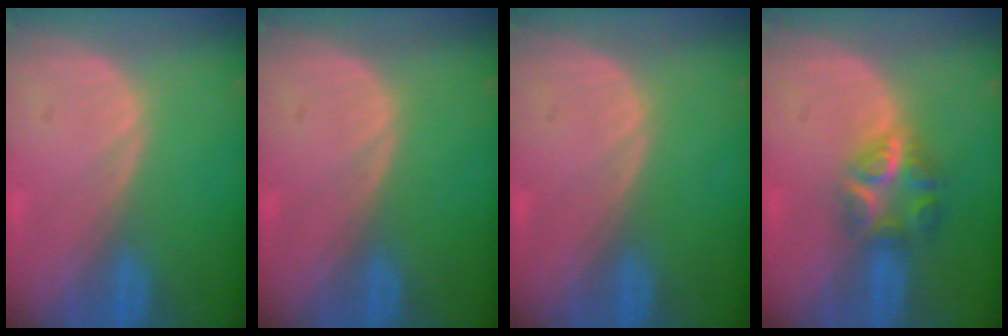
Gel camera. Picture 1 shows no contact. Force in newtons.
{"total": 0.0}
{"total": 0.0}
{"total": 6.0, "press": 5.5, "slide": 2.5}